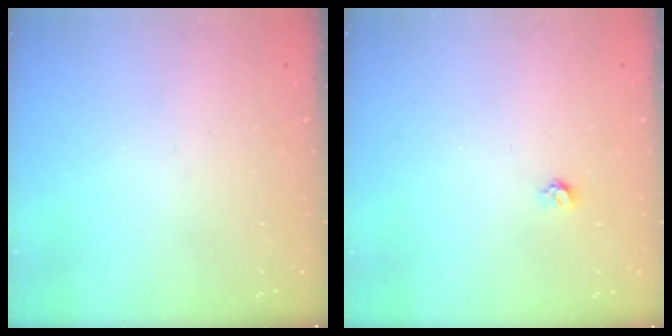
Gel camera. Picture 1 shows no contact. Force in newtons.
{"total": 3.6, "press": 3.6, "slide": 0.3}